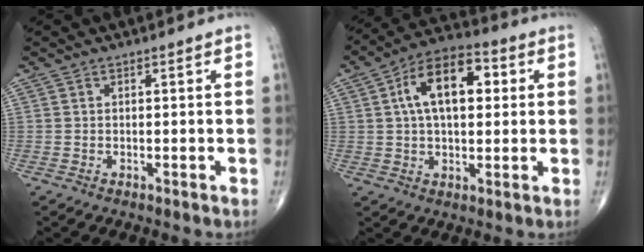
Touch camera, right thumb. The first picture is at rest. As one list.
[{"total": 13.9, "force": [3.0, 7.6, 11.2], "torque": [-0.170, 0.021, 0.042]}]